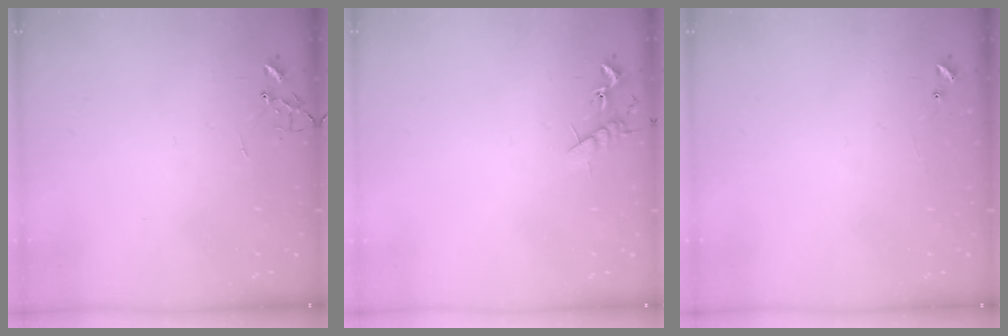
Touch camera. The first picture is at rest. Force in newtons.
{"total": 7.0, "press": 6.9, "slide": 0.6}
{"total": 4.7, "press": 4.7, "slide": 0.4}